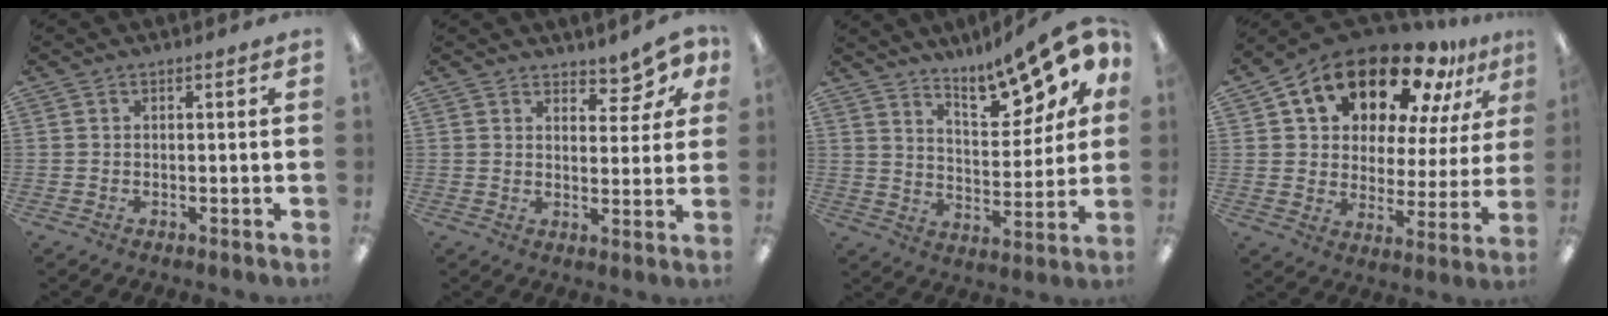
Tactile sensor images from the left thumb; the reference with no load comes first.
{"total": 6.2, "force": [5.3, 2.4, 2.1], "torque": [-0.018, -0.040, 0.092]}
{"total": 16.7, "force": [12.5, 5.9, 9.4], "torque": [-0.130, -0.084, 0.207]}
{"total": 20.5, "force": [15.0, 9.8, 10.0], "torque": [-0.175, -0.096, 0.257]}